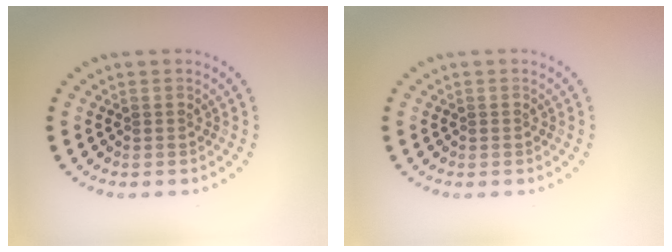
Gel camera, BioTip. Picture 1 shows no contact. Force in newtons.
{"total": 0.0}